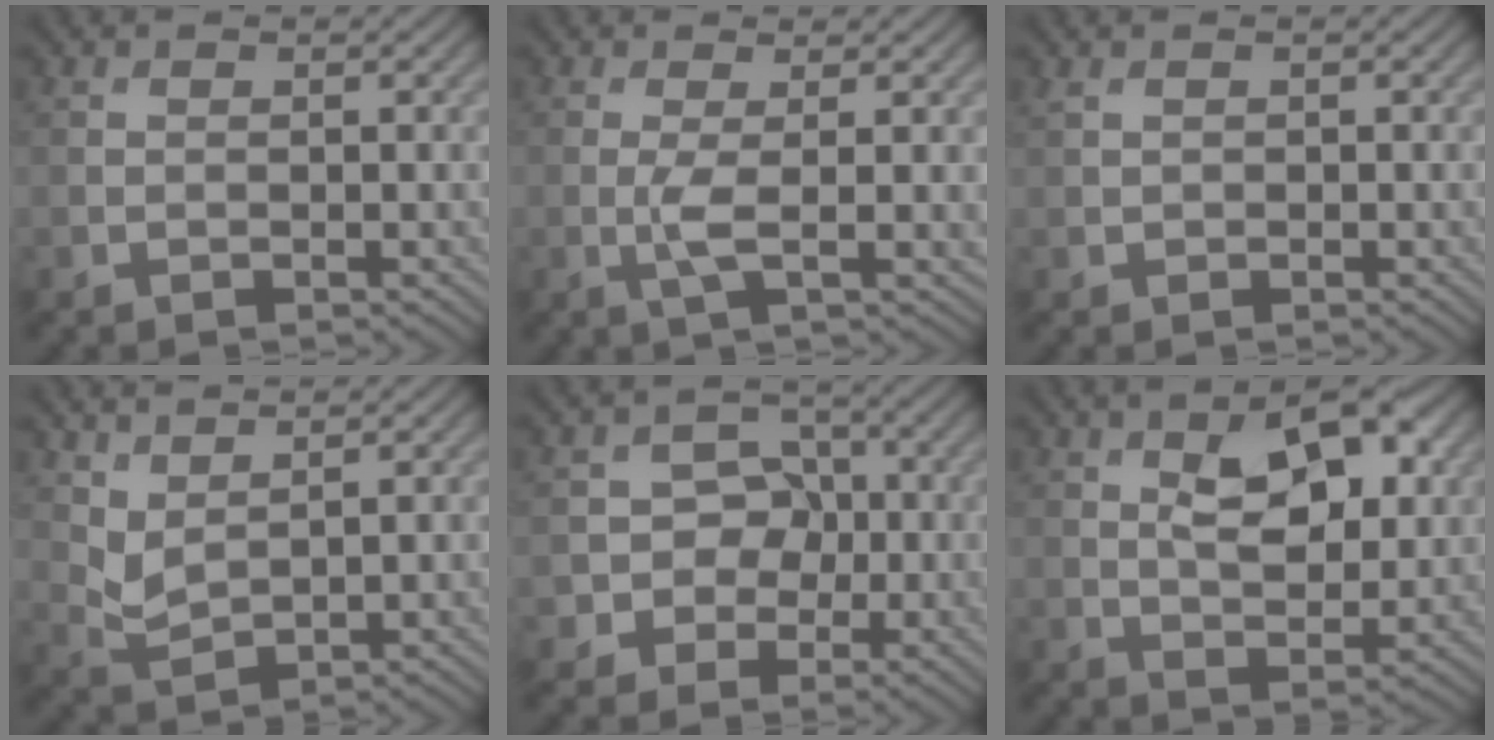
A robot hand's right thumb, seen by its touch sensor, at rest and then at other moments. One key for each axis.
{"total": 3.0, "fx": -0.1, "fy": 0.3, "fz": 2.9, "tx": -0.067, "ty": -0.003, "tz": -0.005}
{"total": 0.8, "fx": 0.3, "fy": 0.5, "fz": 0.5, "tx": -0.017, "ty": 0.001, "tz": 0.009}
{"total": 3.4, "fx": 2.2, "fy": 1.4, "fz": 2.1, "tx": -0.060, "ty": -0.004, "tz": 0.052}
{"total": 5.6, "fx": -1.2, "fy": 5.0, "fz": 2.2, "tx": -0.026, "ty": 0.006, "tz": -0.041}
{"total": 9.3, "fx": 3.0, "fy": 4.8, "fz": 7.5, "tx": -0.124, "ty": 0.005, "tz": 0.045}